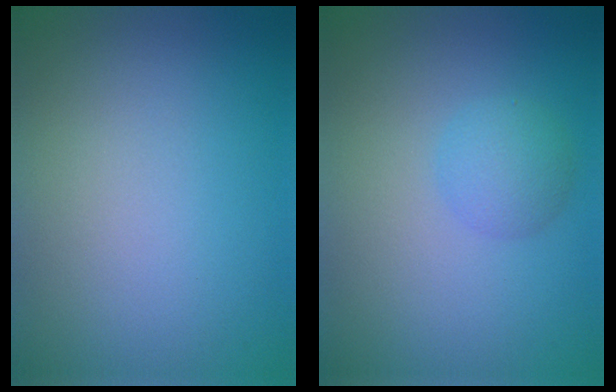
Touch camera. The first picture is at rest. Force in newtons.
{"total": 2.1, "press": 2.1, "slide": 0.1}